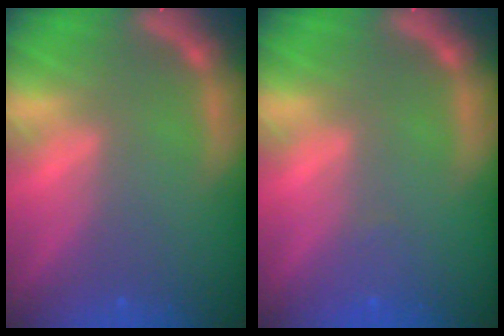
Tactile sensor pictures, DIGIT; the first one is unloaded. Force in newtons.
{"total": 1.0}